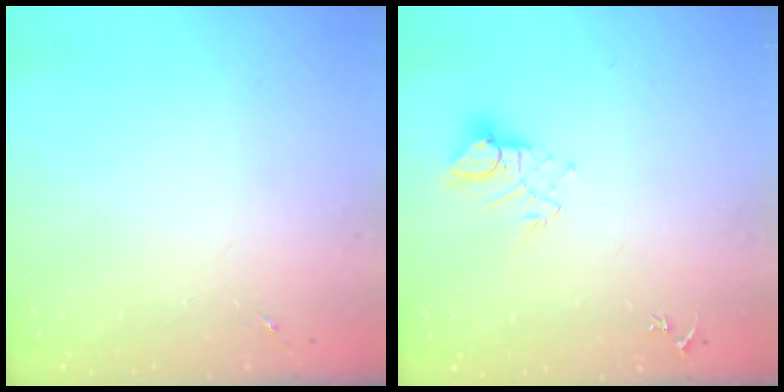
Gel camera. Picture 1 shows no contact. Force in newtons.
{"total": 6.2, "press": 6.2, "slide": 0.5}